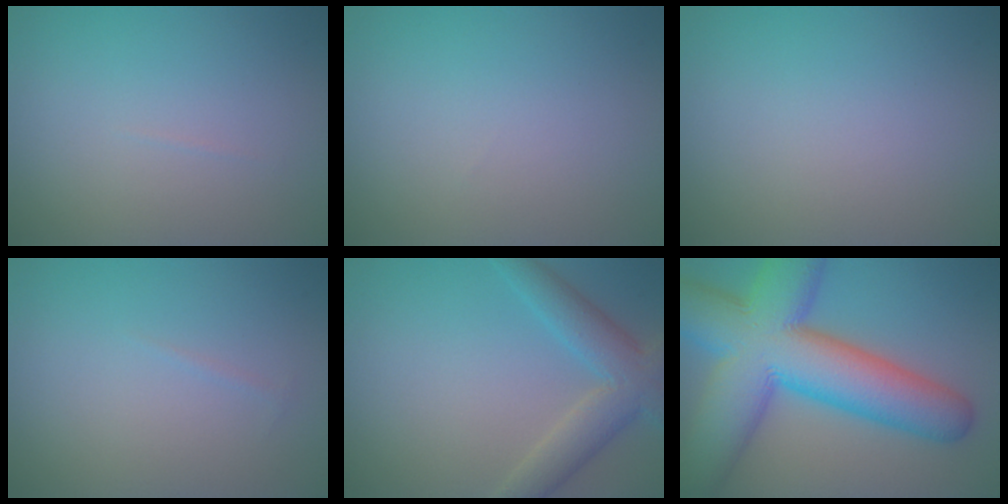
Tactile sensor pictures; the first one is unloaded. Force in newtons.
{"total": 0.0}
{"total": 0.0}
{"total": 0.8, "press": 0.8, "slide": 0.2}
{"total": 4.8, "press": 4.8, "slide": 0.3}
{"total": 15.3, "press": 15.3, "slide": 0.6}